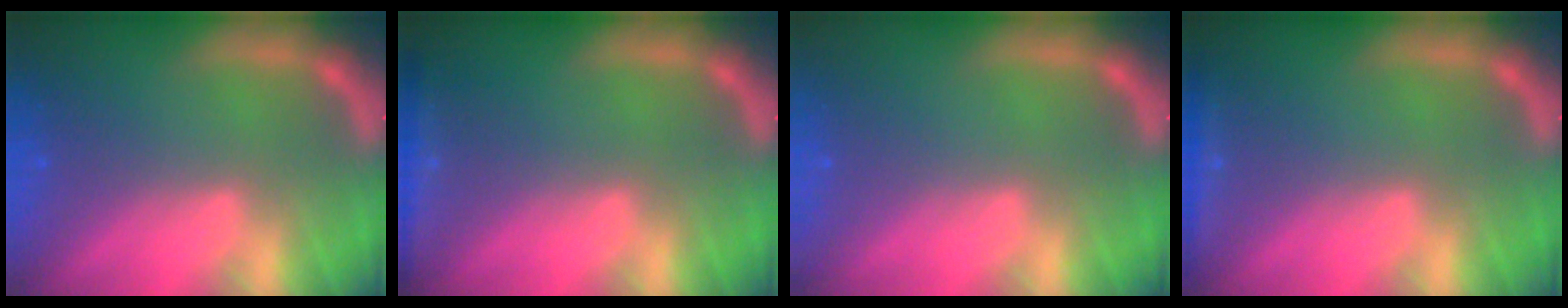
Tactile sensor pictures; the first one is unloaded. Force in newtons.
{"total": 2.4}
{"total": 0.0}
{"total": 1.9}